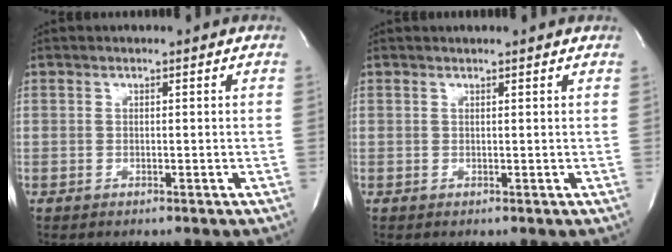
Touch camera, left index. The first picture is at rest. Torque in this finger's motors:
{"motor_torque": [0.11, -0.05, -0.03, -0.05]}